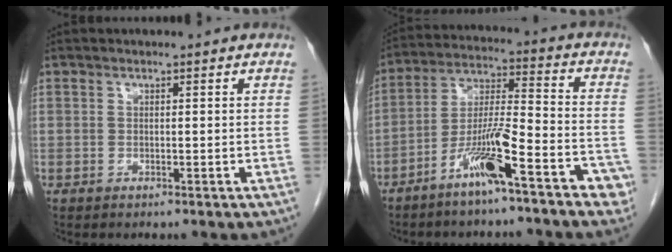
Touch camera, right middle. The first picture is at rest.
{"total": 12.3, "force": [-7.2, 1.7, 9.8], "torque": [-0.169, 0.009, -0.124]}